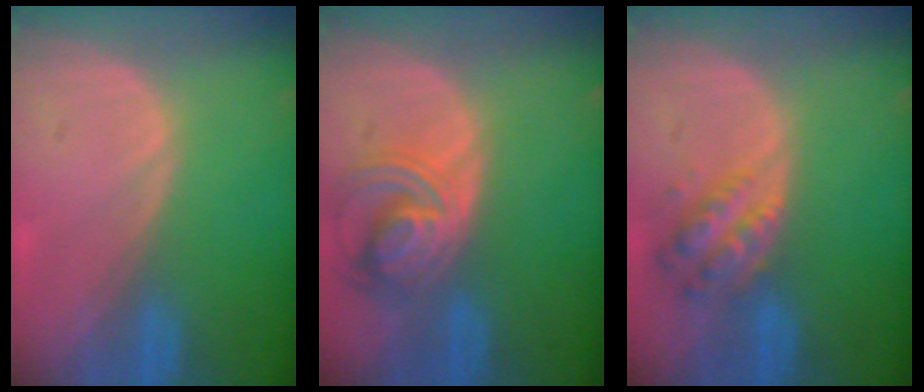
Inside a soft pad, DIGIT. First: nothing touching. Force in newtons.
{"total": 7.8, "press": 6.9, "slide": 3.8}
{"total": 6.0, "press": 5.5, "slide": 2.5}